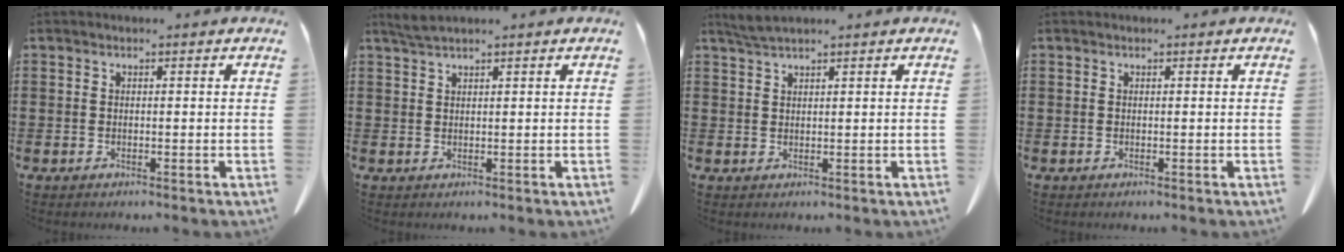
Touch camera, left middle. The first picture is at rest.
{"total": 1.7, "force": [1.3, 0.0, 1.0], "torque": [-0.022, -0.003, 0.027]}
{"total": 1.9, "force": [1.7, 0.1, 0.8], "torque": [-0.021, -0.002, 0.034]}
{"total": 0.0}